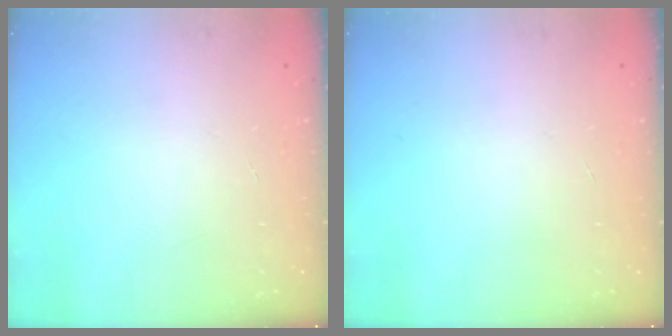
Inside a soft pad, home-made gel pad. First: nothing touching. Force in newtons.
{"total": 0.0}